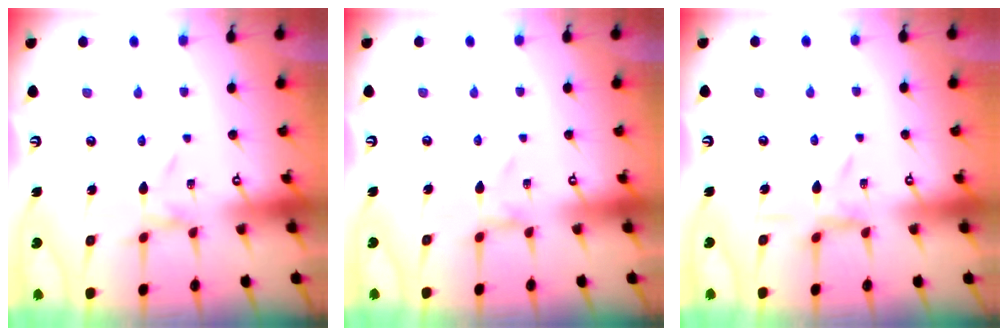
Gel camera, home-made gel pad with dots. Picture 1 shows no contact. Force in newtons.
{"total": 0.9, "press": 0.9, "slide": 0.2}
{"total": 6.9, "press": 6.9, "slide": 0.7}